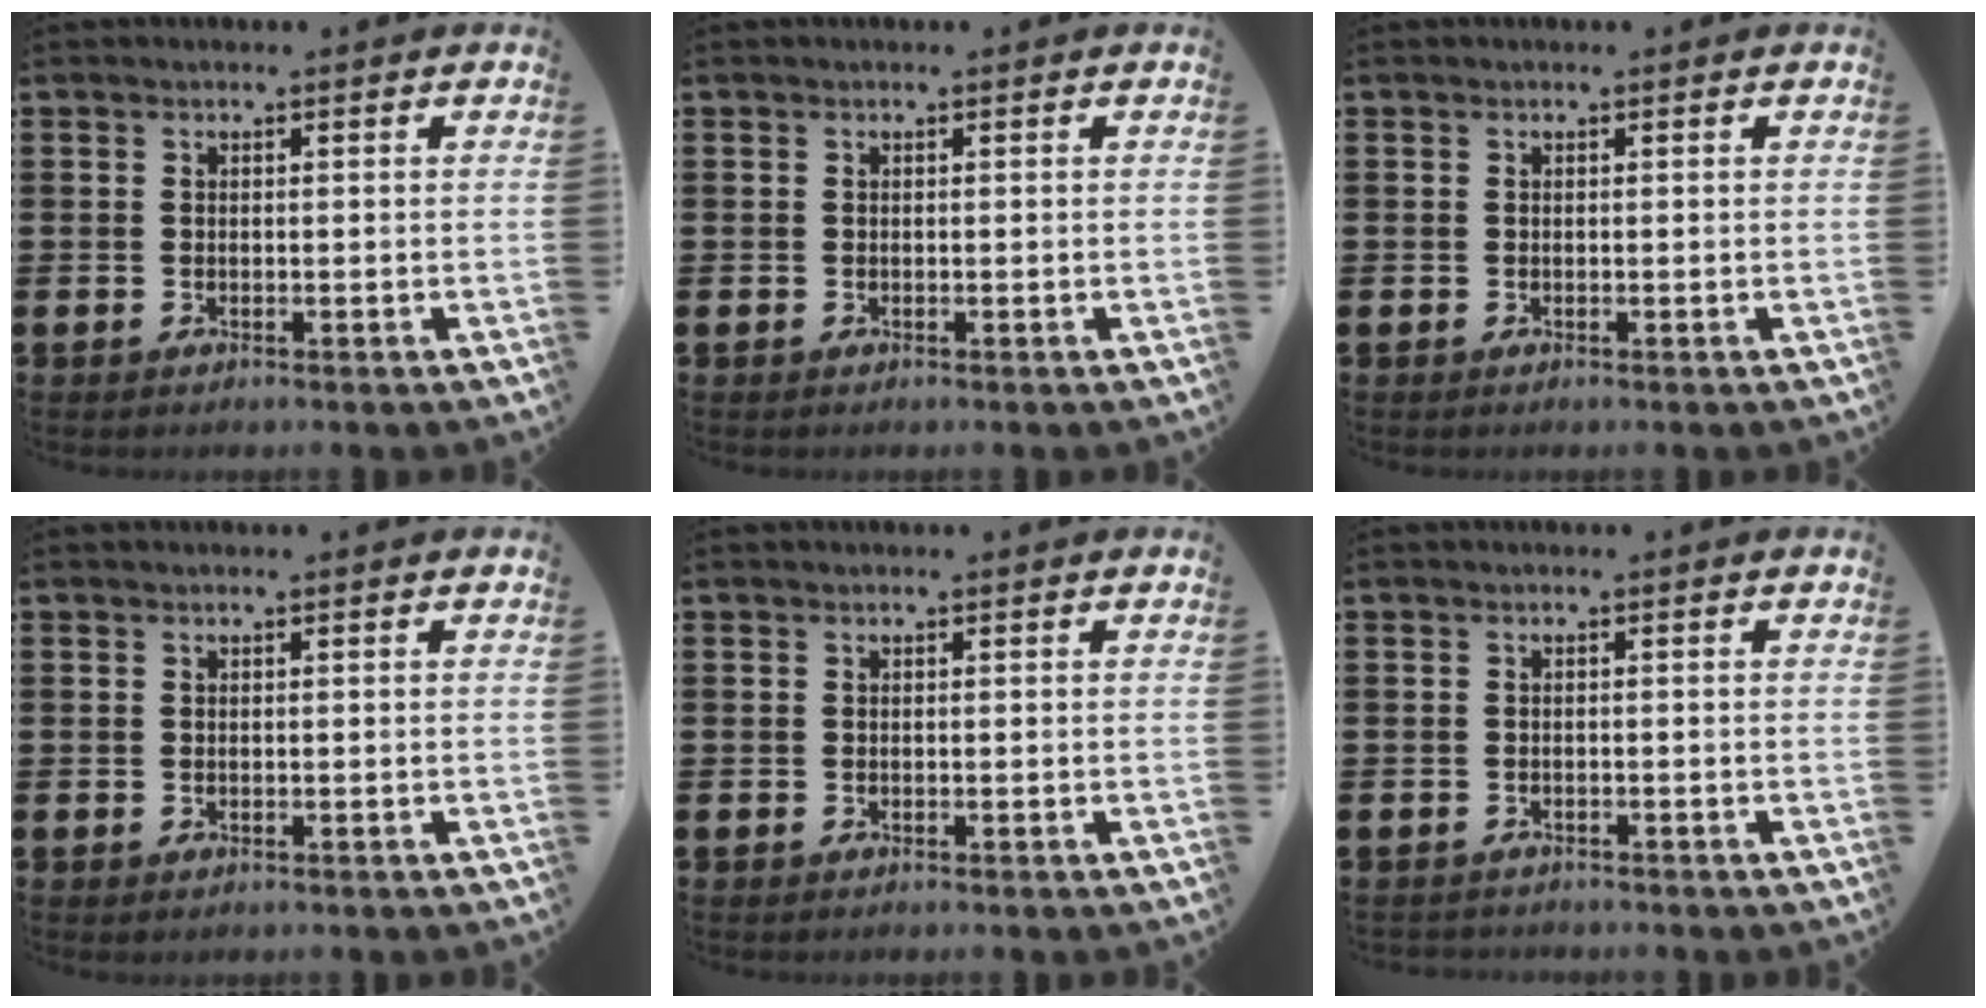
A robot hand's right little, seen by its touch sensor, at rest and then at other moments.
{"total": 0.0}
{"total": 0.0}
{"total": 0.0}
{"total": 0.0}
{"total": 0.7, "force": [-0.7, 0.1, -0.1], "torque": [0.000, -0.001, -0.014]}